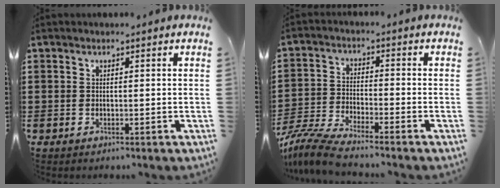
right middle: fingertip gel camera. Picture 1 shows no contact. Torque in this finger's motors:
{"motor_torque": [1.43, -0.38, 0.09, 0.13]}